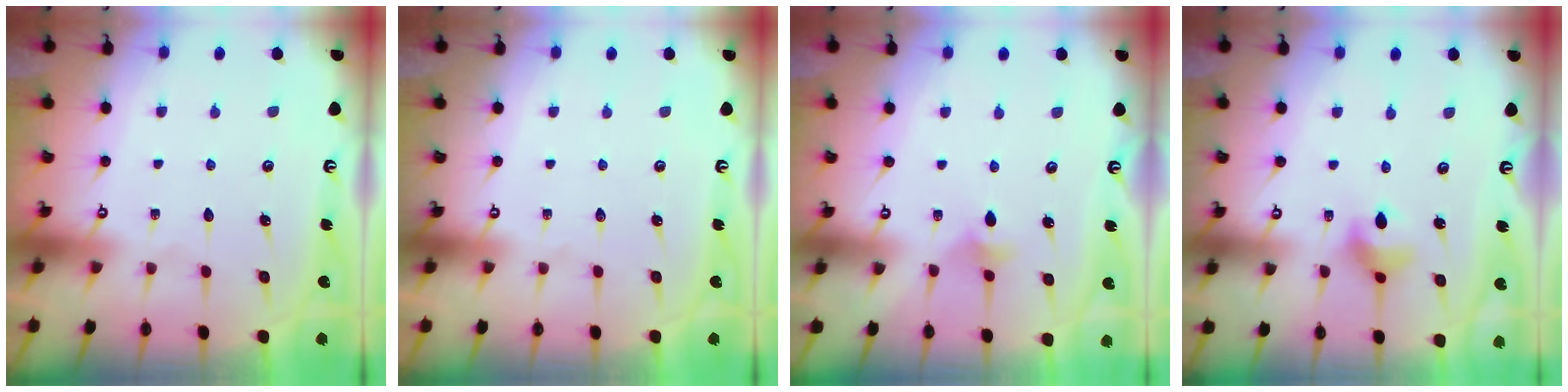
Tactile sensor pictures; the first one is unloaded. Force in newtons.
{"total": 0.0}
{"total": 4.1, "press": 4.0, "slide": 0.8}
{"total": 7.2, "press": 6.9, "slide": 2.0}